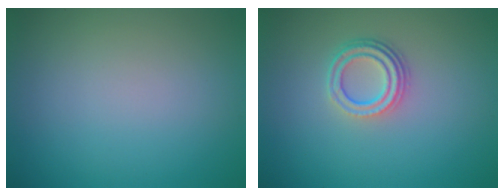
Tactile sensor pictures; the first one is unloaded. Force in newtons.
{"total": 3.3, "press": 2.4, "slide": 2.3}